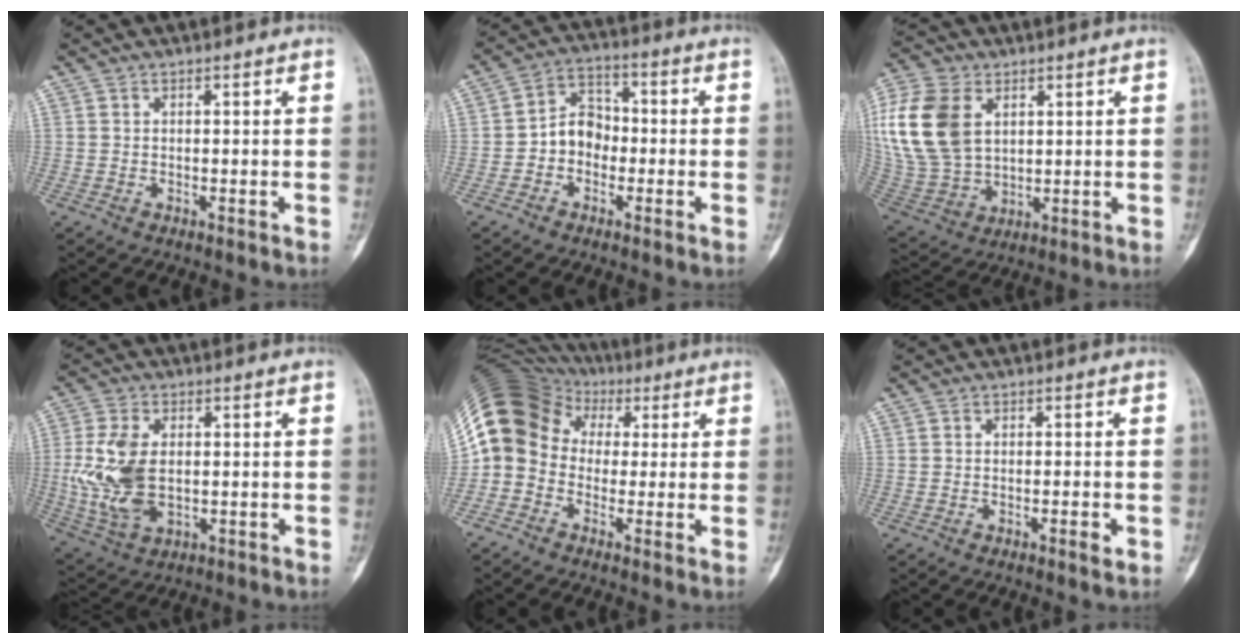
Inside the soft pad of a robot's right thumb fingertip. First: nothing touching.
{"total": 7.0, "force": [-1.5, 5.6, 3.8], "torque": [-0.038, 0.031, -0.042]}
{"total": 19.6, "force": [5.2, 13.5, 13.2], "torque": [-0.292, -0.012, 0.110]}
{"total": 12.2, "force": [0.1, 7.4, 9.7], "torque": [-0.207, -0.004, 0.014]}
{"total": 14.1, "force": [1.4, 12.1, 7.0], "torque": [-0.127, 0.061, 0.018]}
{"total": 2.0, "force": [-0.8, 0.5, 1.7], "torque": [-0.030, 0.000, -0.011]}